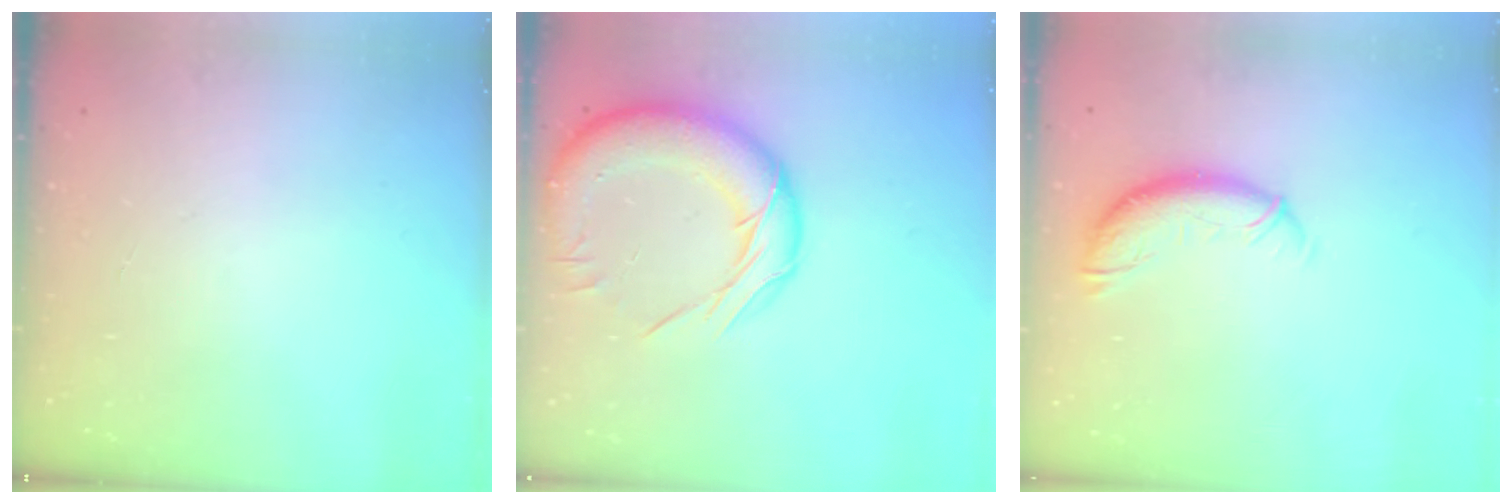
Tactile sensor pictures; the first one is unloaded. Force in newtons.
{"total": 18.5, "press": 18.2, "slide": 3.6}
{"total": 10.3, "press": 10.3, "slide": 0.8}